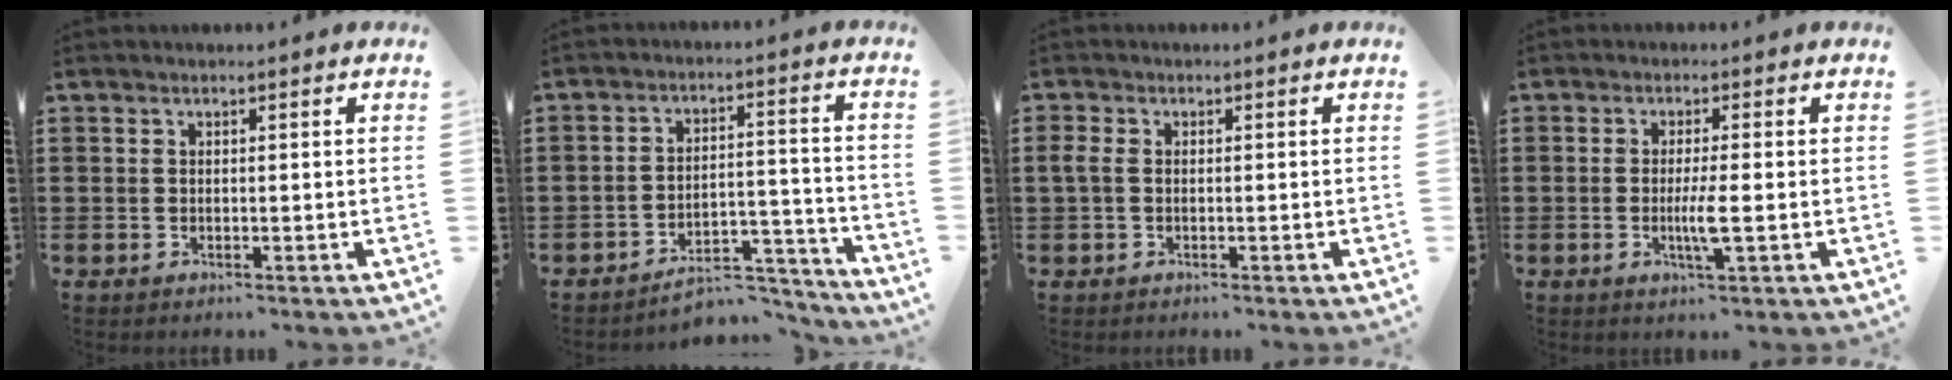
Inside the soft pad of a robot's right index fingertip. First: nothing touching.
{"total": 6.8, "force": [-6.2, 1.9, 2.2], "torque": [-0.027, 0.021, -0.116]}
{"total": 2.3, "force": [-0.6, 0.9, 2.0], "torque": [-0.044, -0.001, -0.014]}
{"total": 3.8, "force": [-0.7, 0.1, 3.8], "torque": [-0.074, -0.009, -0.017]}